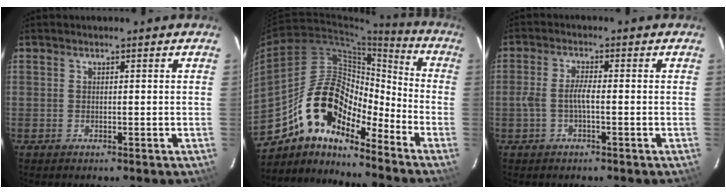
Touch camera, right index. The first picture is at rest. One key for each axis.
{"total": 16.0, "fx": -12.2, "fy": 6.2, "fz": 8.4, "tx": -0.144, "ty": 0.017, "tz": -0.231}
{"total": 3.2, "fx": -1.0, "fy": 0.5, "fz": 3.0, "tx": -0.066, "ty": 0.005, "tz": -0.017}